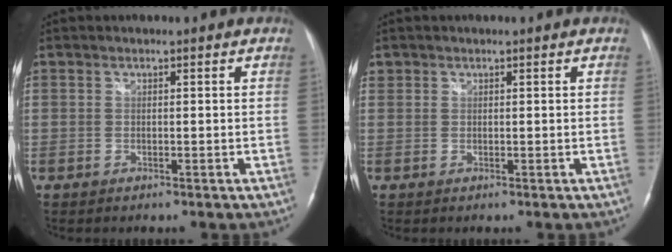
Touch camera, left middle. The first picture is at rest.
{"total": 0.7, "force": [0.5, 0.5, 0.0], "torque": [0.003, 0.008, 0.009]}